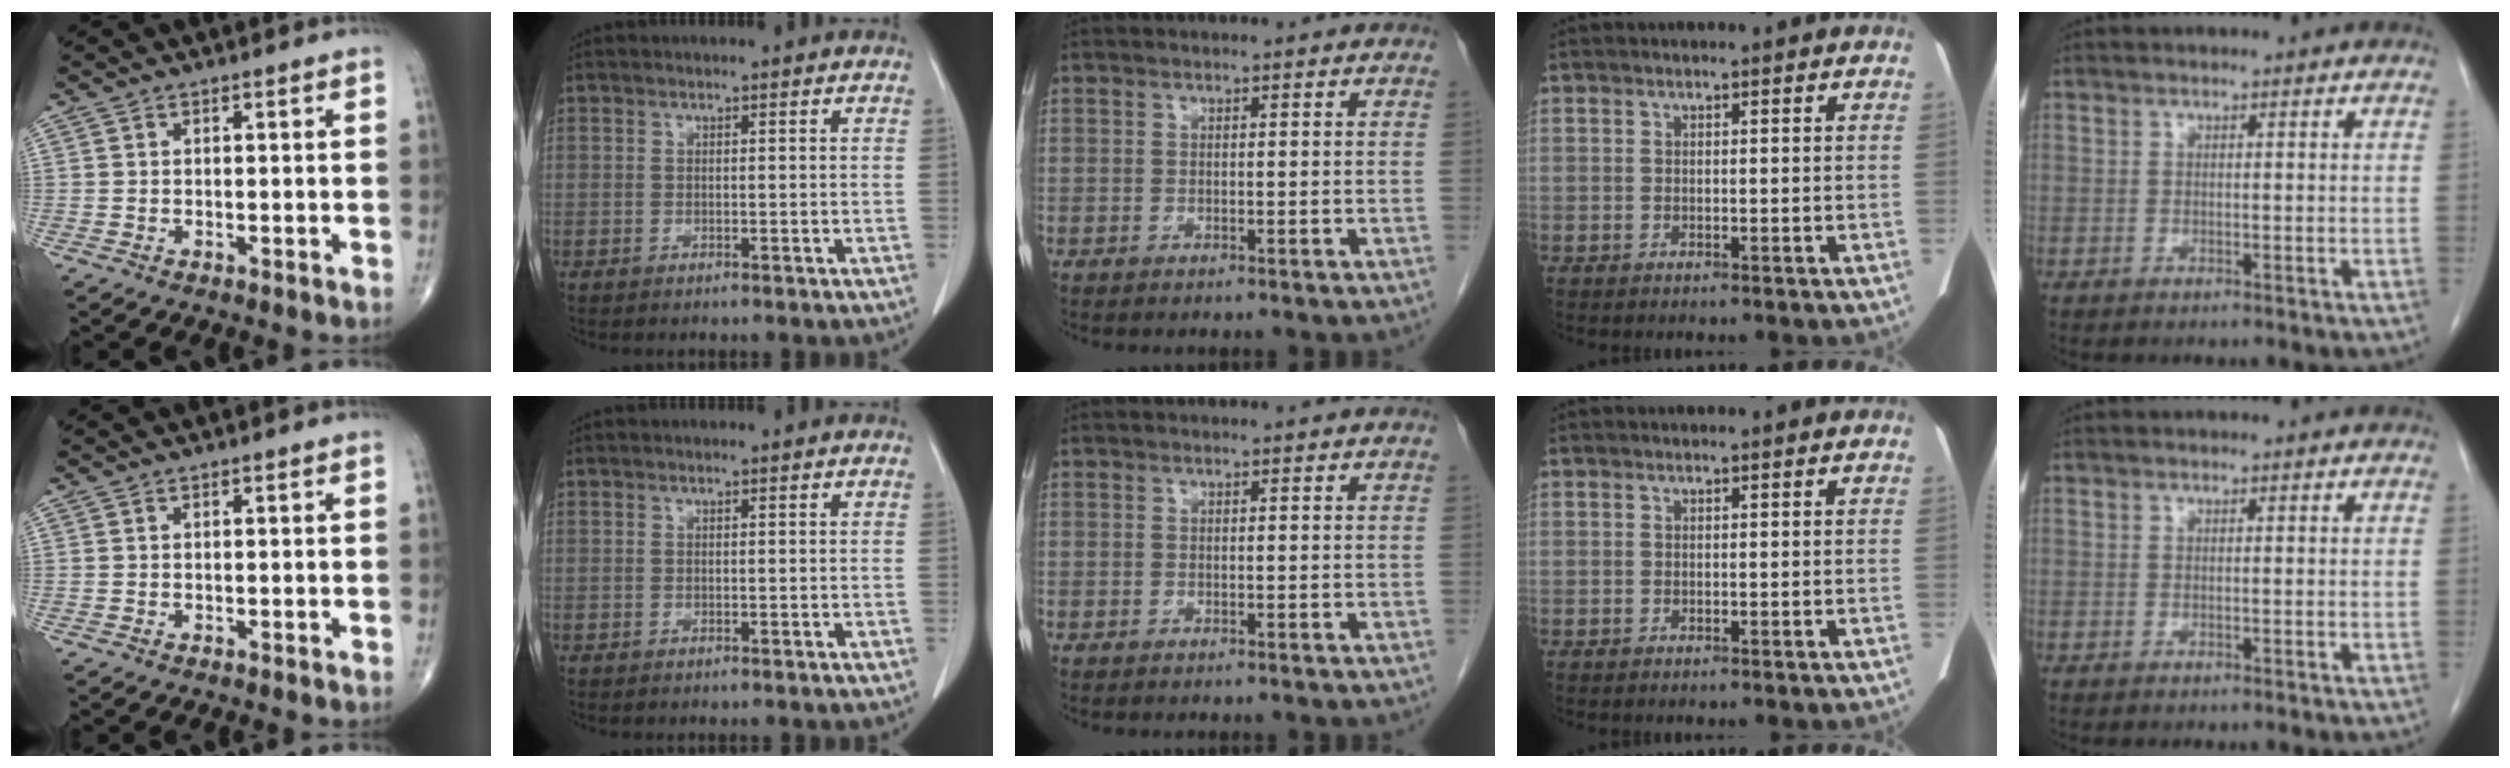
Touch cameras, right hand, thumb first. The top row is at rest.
{}